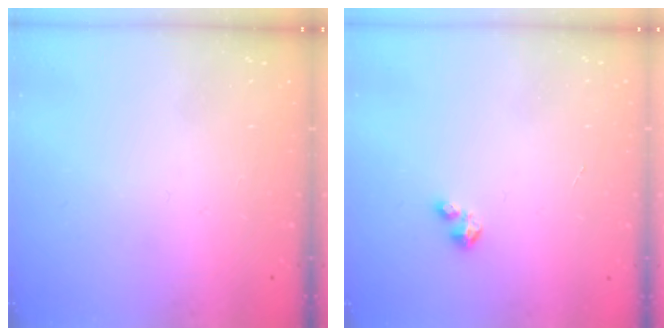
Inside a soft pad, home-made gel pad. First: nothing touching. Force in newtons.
{"total": 1.7, "press": 1.7, "slide": 0.2}